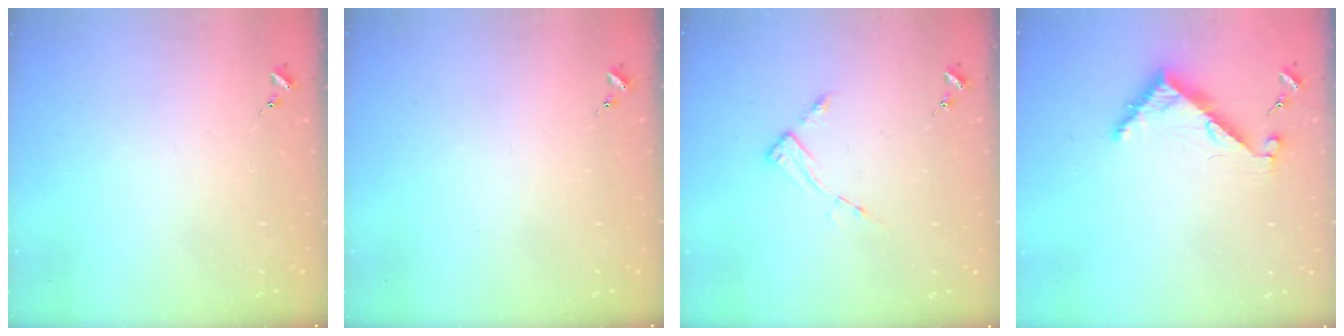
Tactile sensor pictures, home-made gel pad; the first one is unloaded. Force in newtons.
{"total": 0.0}
{"total": 3.4, "press": 3.4, "slide": 0.4}
{"total": 6.3, "press": 6.3, "slide": 0.5}